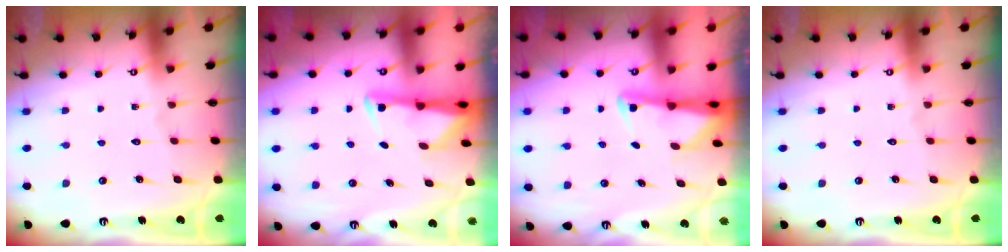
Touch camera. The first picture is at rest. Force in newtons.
{"total": 3.0, "press": 2.9, "slide": 0.6}
{"total": 2.3, "press": 2.3, "slide": 0.5}
{"total": 0.0}